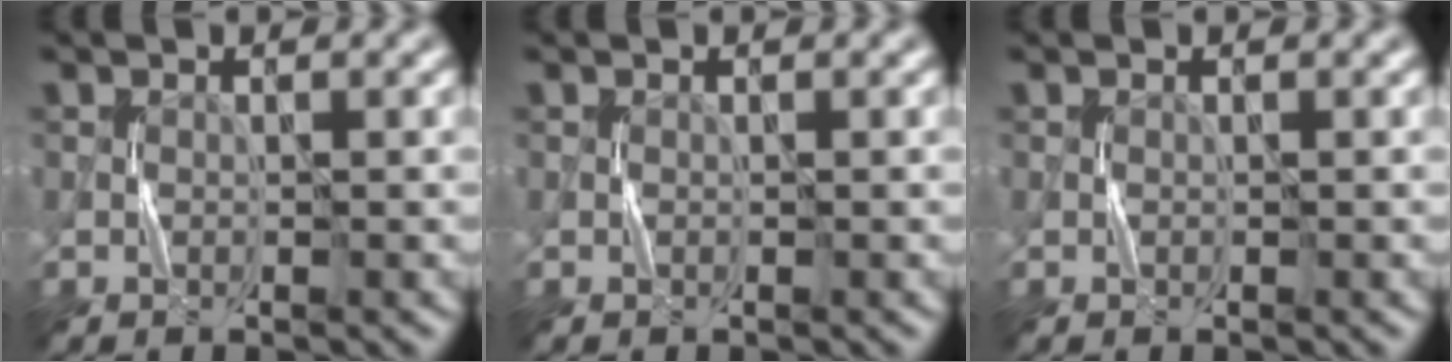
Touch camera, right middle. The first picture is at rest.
{"total": 0.0}
{"total": 0.0}